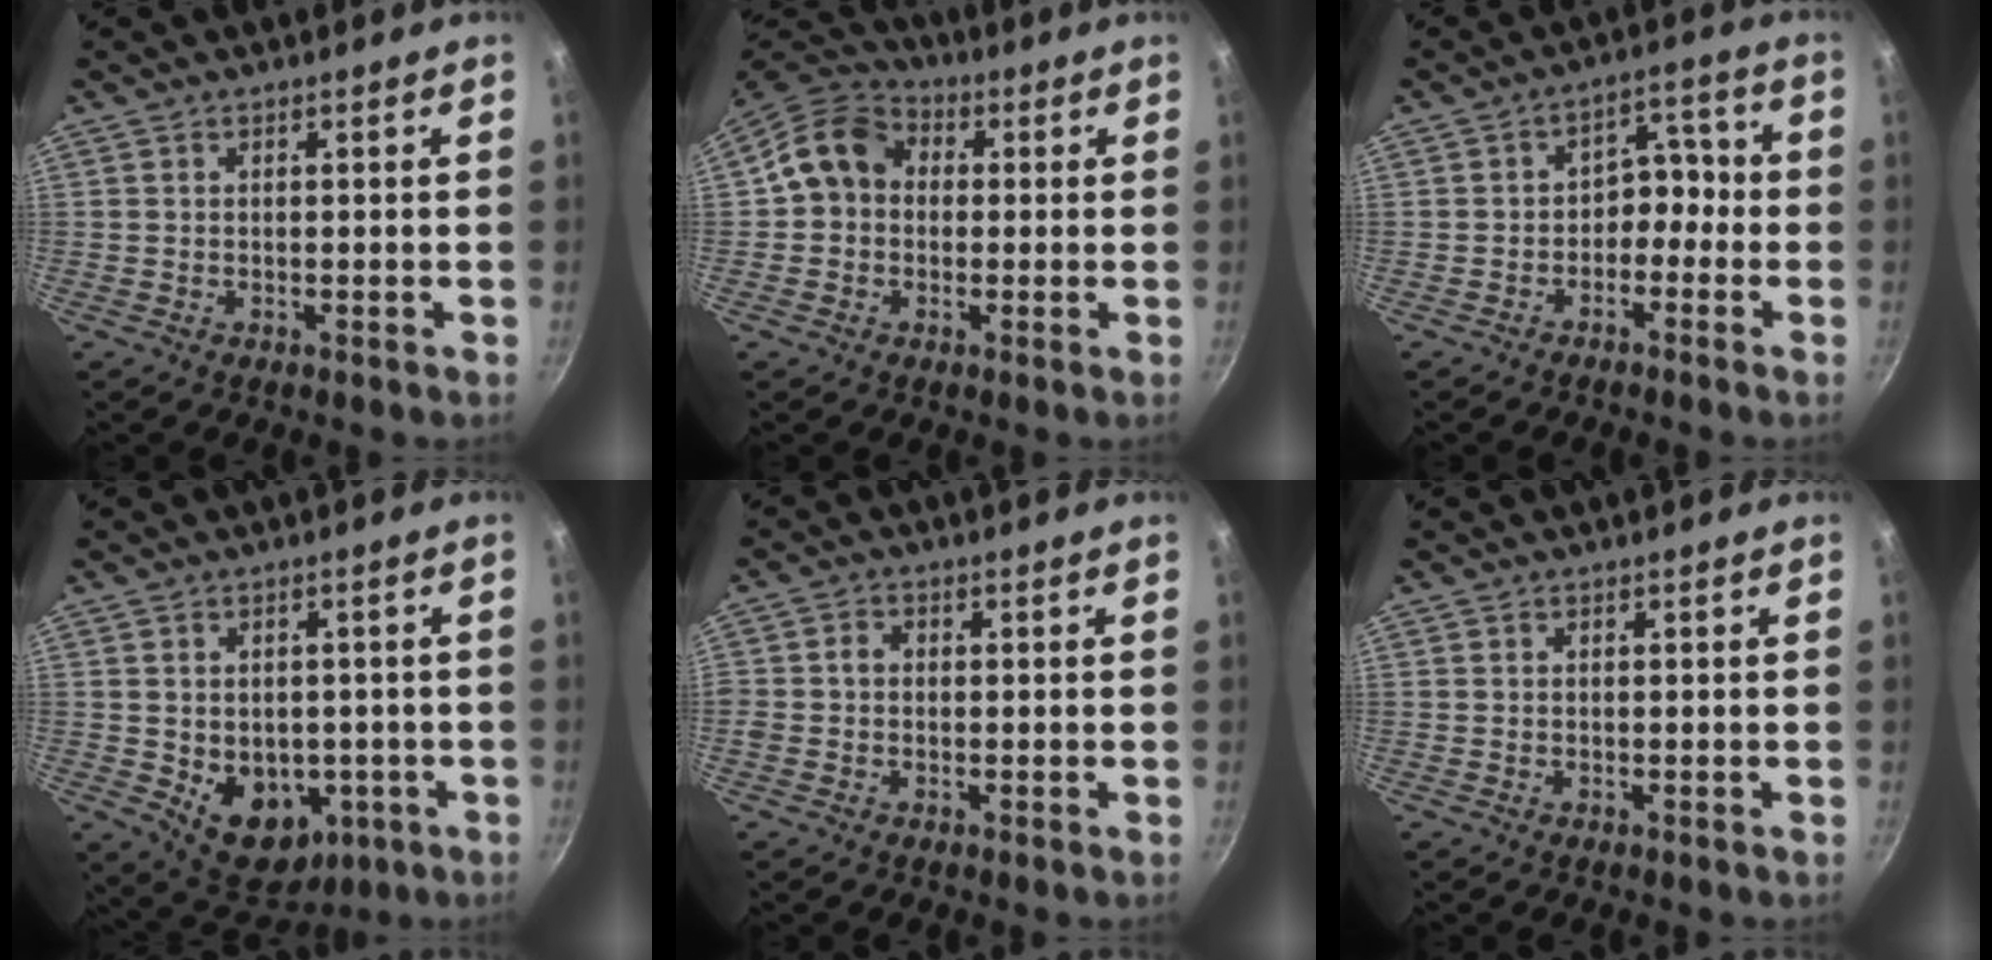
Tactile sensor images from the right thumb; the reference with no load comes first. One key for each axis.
{"total": 10.3, "fx": 0.7, "fy": 8.7, "fz": 5.5, "tx": -0.065, "ty": 0.027, "tz": -0.009}
{"total": 5.7, "fx": -2.0, "fy": 4.2, "fz": 3.4, "tx": -0.006, "ty": 0.043, "tz": -0.037}
{"total": 11.6, "fx": -2.4, "fy": 8.6, "fz": 7.5, "tx": -0.072, "ty": -0.009, "tz": -0.013}
{"total": 2.4, "fx": -0.2, "fy": 2.1, "fz": 1.2, "tx": -0.013, "ty": 0.009, "tz": -0.007}
{"total": 0.0}